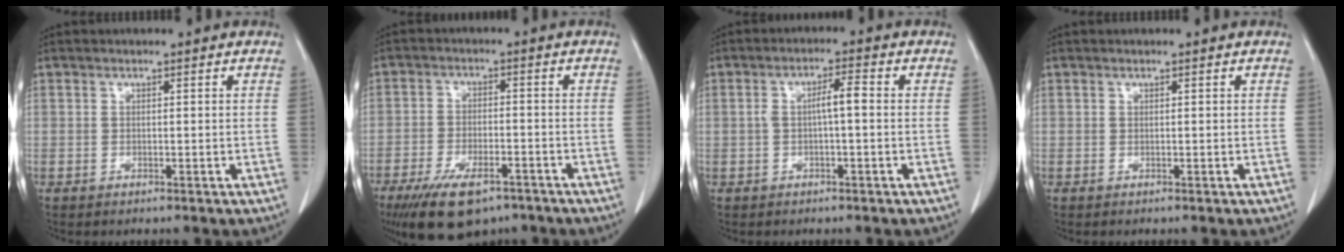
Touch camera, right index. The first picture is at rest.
{"total": 11.3, "force": [-7.7, 4.4, 7.0], "torque": [-0.125, -0.012, -0.123]}
{"total": 3.5, "force": [-0.3, 0.7, 3.4], "torque": [-0.062, 0.014, -0.003]}
{"total": 0.0}